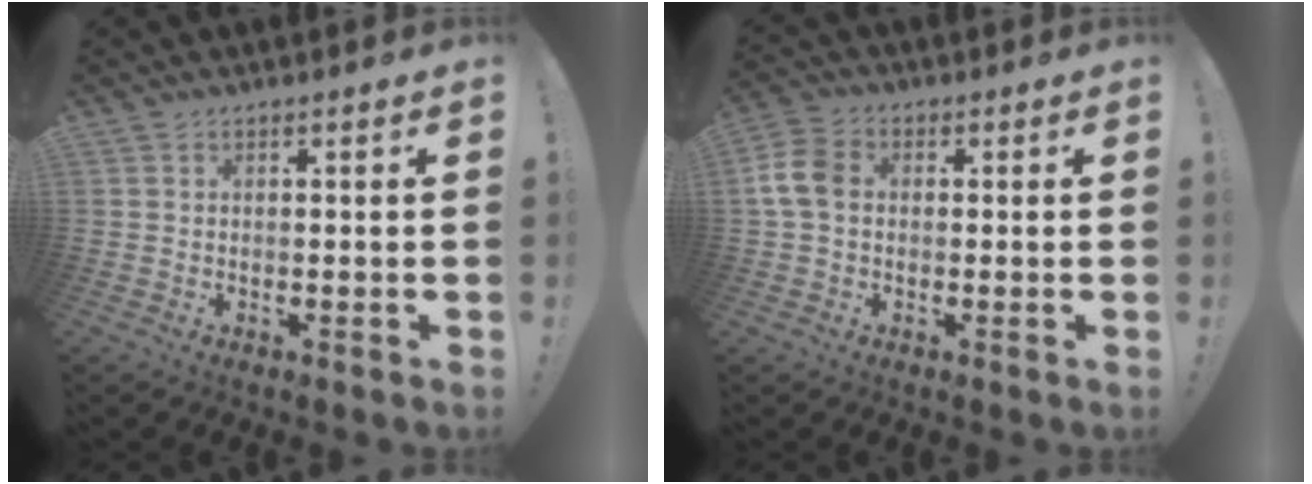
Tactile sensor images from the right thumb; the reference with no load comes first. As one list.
[{"total": 8.4, "force": [0.5, 5.9, 5.9], "torque": [-0.137, 0.013, 0.016]}]